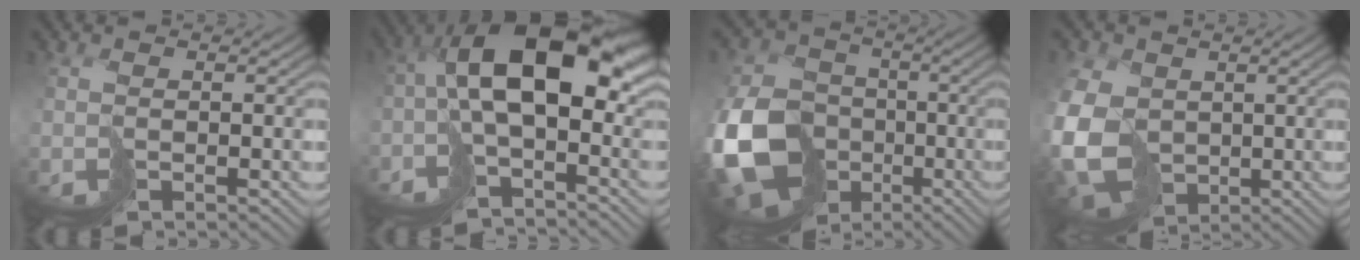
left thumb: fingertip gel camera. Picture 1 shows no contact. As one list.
[{"total": 13.9, "force": [-1.0, 6.8, 12.0], "torque": [-0.202, 0.015, -0.021]}, {"total": 17.3, "force": [-5.5, 13.8, 8.9], "torque": [-0.246, -0.054, -0.092]}, {"total": 13.1, "force": [-0.9, 10.3, 8.0], "torque": [-0.211, -0.039, -0.005]}]